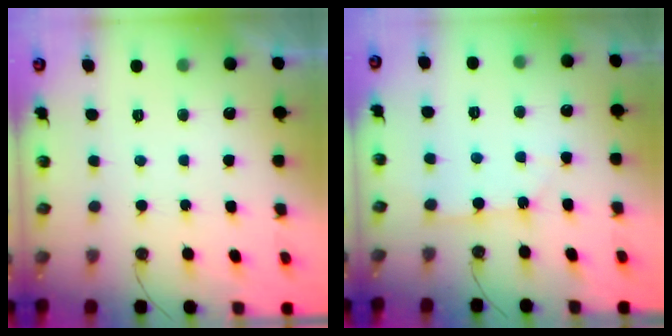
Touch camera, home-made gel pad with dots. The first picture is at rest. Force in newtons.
{"total": 3.0, "press": 3.0, "slide": 0.3}